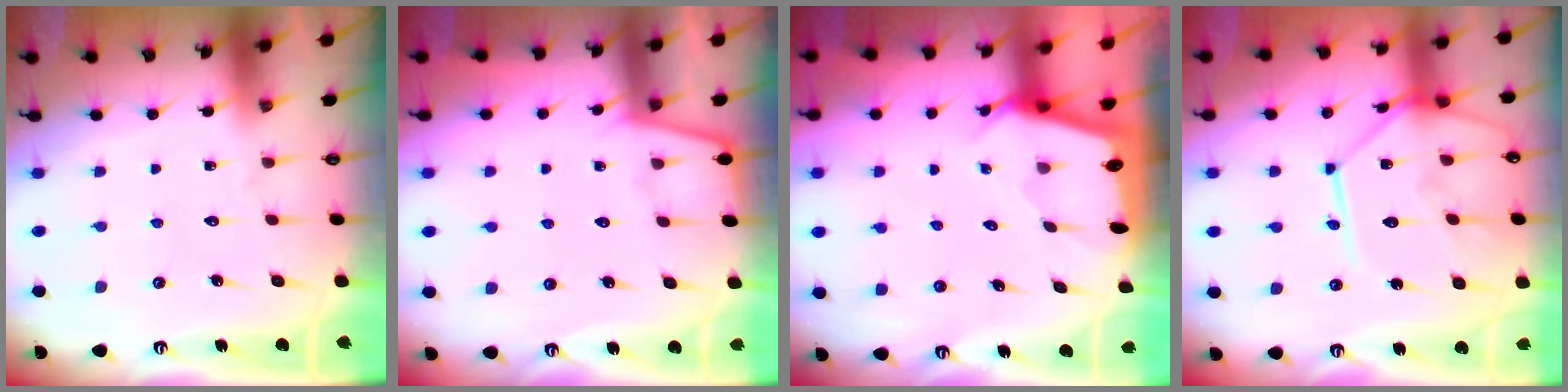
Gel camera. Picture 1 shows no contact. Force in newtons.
{"total": 2.4, "press": 2.4, "slide": 0.4}
{"total": 2.1, "press": 2.1, "slide": 0.2}
{"total": 16.8, "press": 16.7, "slide": 1.7}